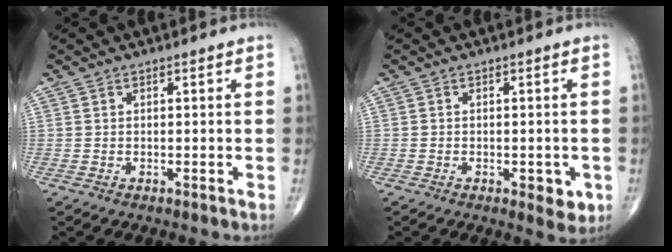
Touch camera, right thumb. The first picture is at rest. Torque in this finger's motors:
{"motor_torque": [0.47, 0.76, -0.06, -0.05, 0.13]}